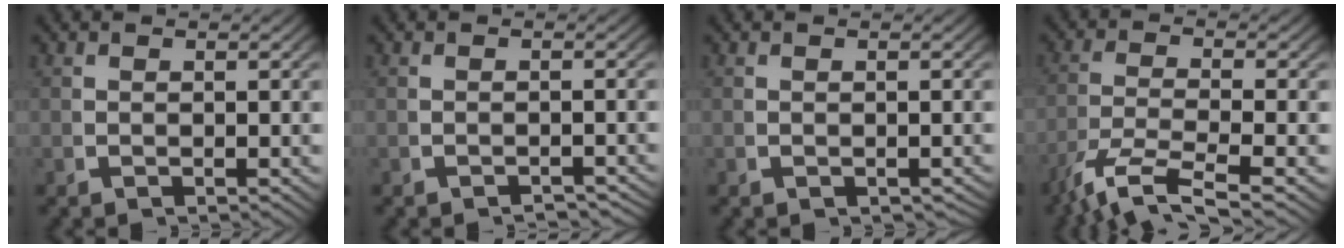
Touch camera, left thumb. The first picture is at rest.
{"total": 2.0, "force": [-1.9, 0.2, 0.3], "torque": [-0.002, -0.003, -0.029]}
{"total": 0.7, "force": [-0.5, 0.4, 0.3], "torque": [-0.005, -0.004, -0.004]}
{"total": 6.2, "force": [-3.1, 2.3, 4.8], "torque": [-0.110, -0.020, -0.041]}